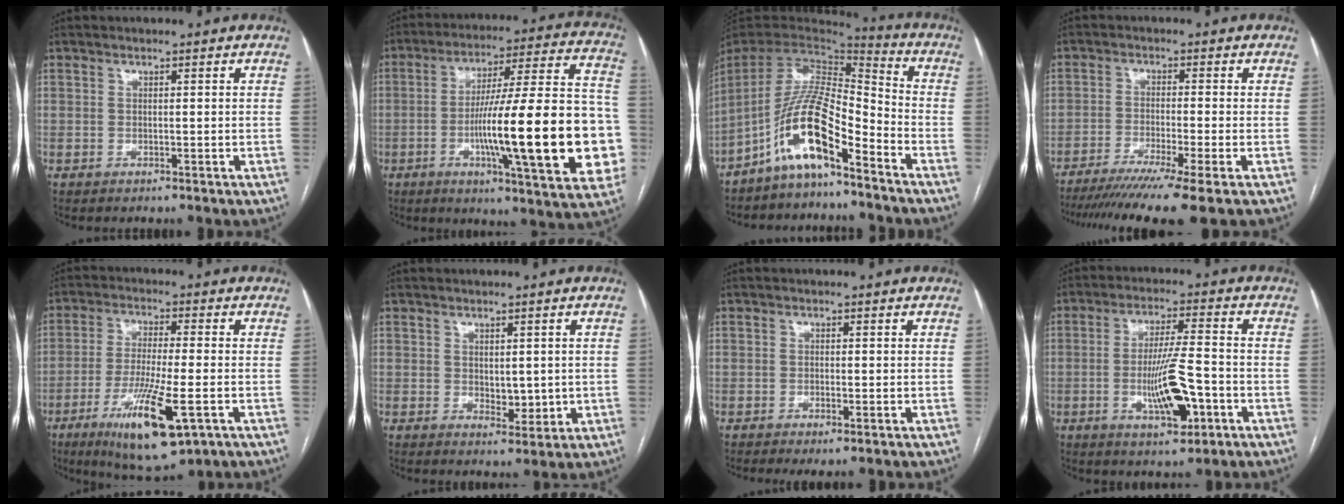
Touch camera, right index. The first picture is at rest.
{"total": 27.4, "force": [-5.6, 2.9, 26.6], "torque": [-0.332, 0.009, -0.084]}
{"total": 12.4, "force": [-7.6, 2.6, 9.4], "torque": [-0.186, 0.017, -0.141]}
{"total": 12.4, "force": [-9.4, -1.7, 7.9], "torque": [-0.117, -0.033, -0.143]}
{"total": 13.3, "force": [-5.7, 1.9, 11.9], "torque": [-0.223, -0.032, -0.090]}
{"total": 3.6, "force": [0.1, 1.9, 3.0], "torque": [-0.039, -0.007, 0.010]}
{"total": 1.8, "force": [-0.9, 0.3, 1.5], "torque": [-0.023, -0.003, -0.012]}
{"total": 9.9, "force": [-3.2, 1.7, 9.3], "torque": [-0.169, -0.003, -0.051]}